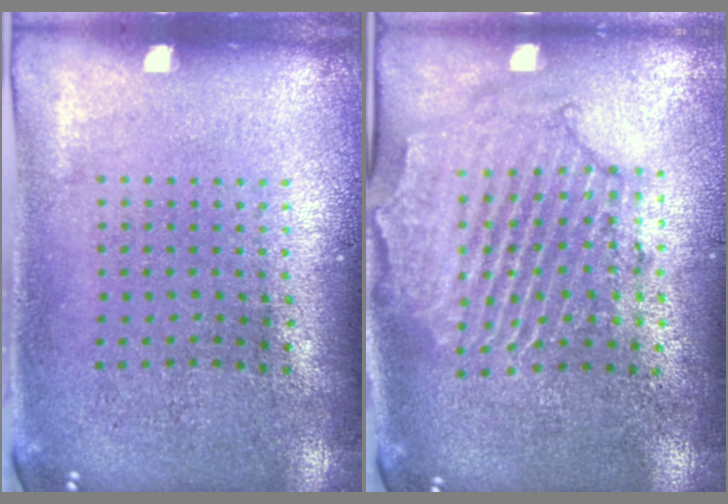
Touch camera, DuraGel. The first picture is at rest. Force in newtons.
{"total": 2.3, "press": 2.1, "slide": 0.7}